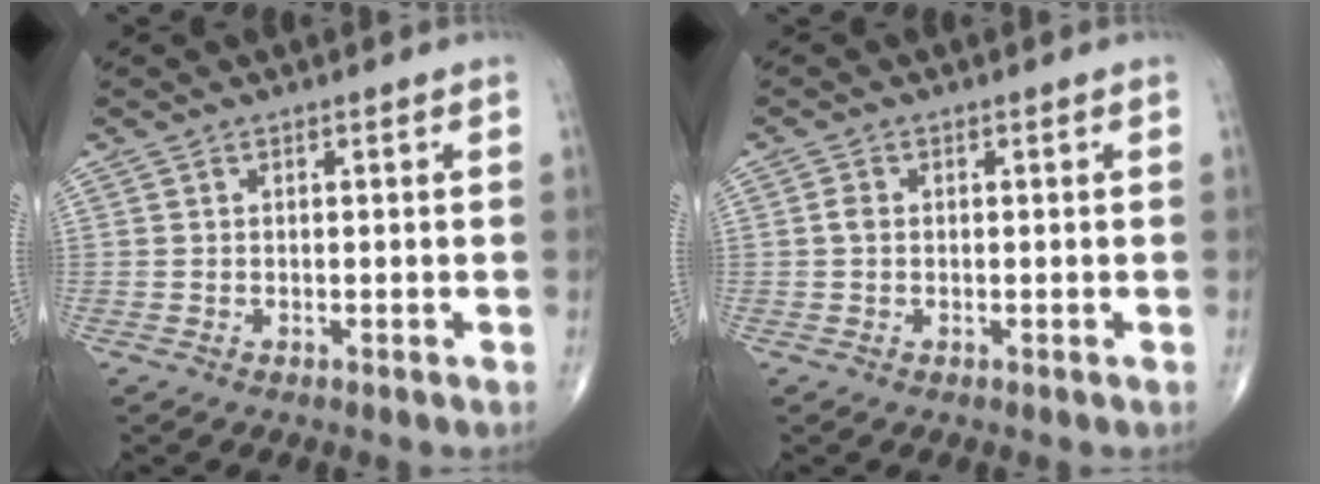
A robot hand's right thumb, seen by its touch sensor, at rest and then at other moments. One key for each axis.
{"total": 1.3, "fx": 0.0, "fy": 1.0, "fz": 0.9, "tx": -0.014, "ty": 0.001, "tz": -0.003}